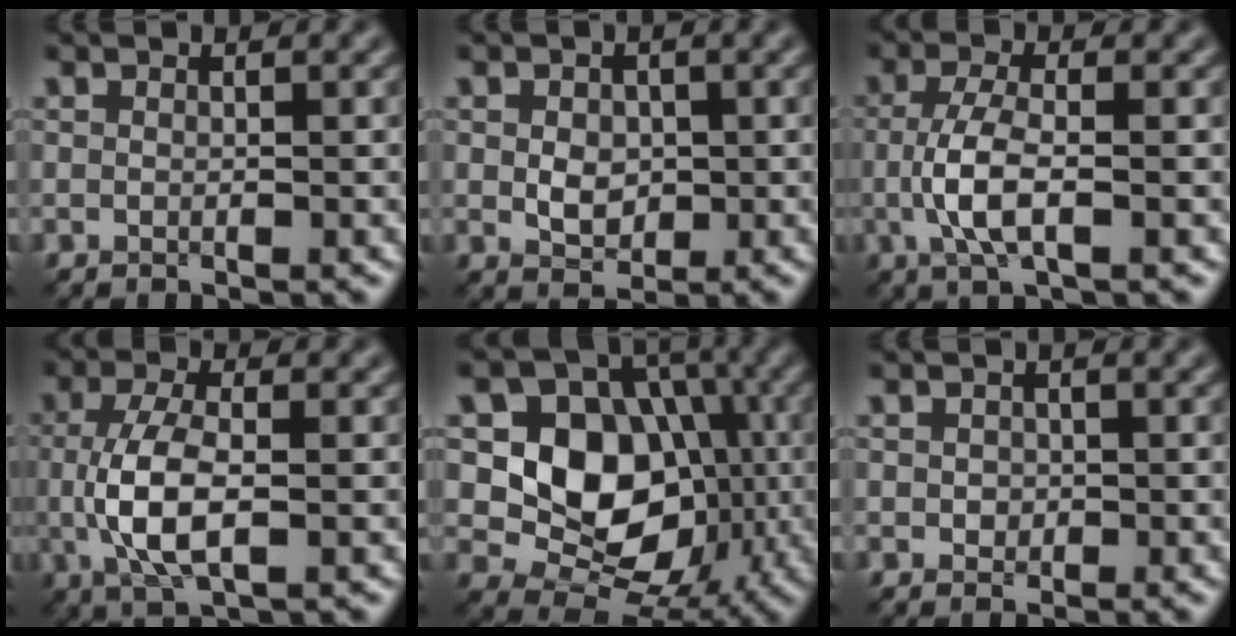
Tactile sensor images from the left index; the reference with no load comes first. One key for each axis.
{"total": 2.6, "fx": -0.1, "fy": 2.0, "fz": 1.8, "tx": -0.033, "ty": -0.003, "tz": -0.003}
{"total": 3.9, "fx": -0.7, "fy": 1.3, "fz": 3.6, "tx": -0.087, "ty": -0.002, "tz": -0.020}
{"total": 5.6, "fx": -0.5, "fy": 2.3, "fz": 5.1, "tx": -0.116, "ty": -0.003, "tz": -0.013}
{"total": 10.4, "fx": -0.7, "fy": 8.3, "fz": 6.3, "tx": -0.102, "ty": -0.009, "tz": -0.019}
{"total": 0.9, "fx": 0.0, "fy": 0.8, "fz": 0.4, "tx": -0.010, "ty": -0.002, "tz": -0.002}